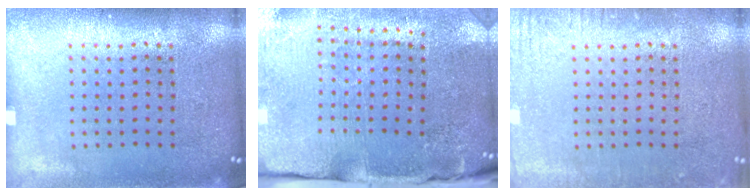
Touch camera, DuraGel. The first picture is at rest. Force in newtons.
{"total": 4.9, "press": 3.9, "slide": 2.9}
{"total": 2.3, "press": 2.2, "slide": 0.3}